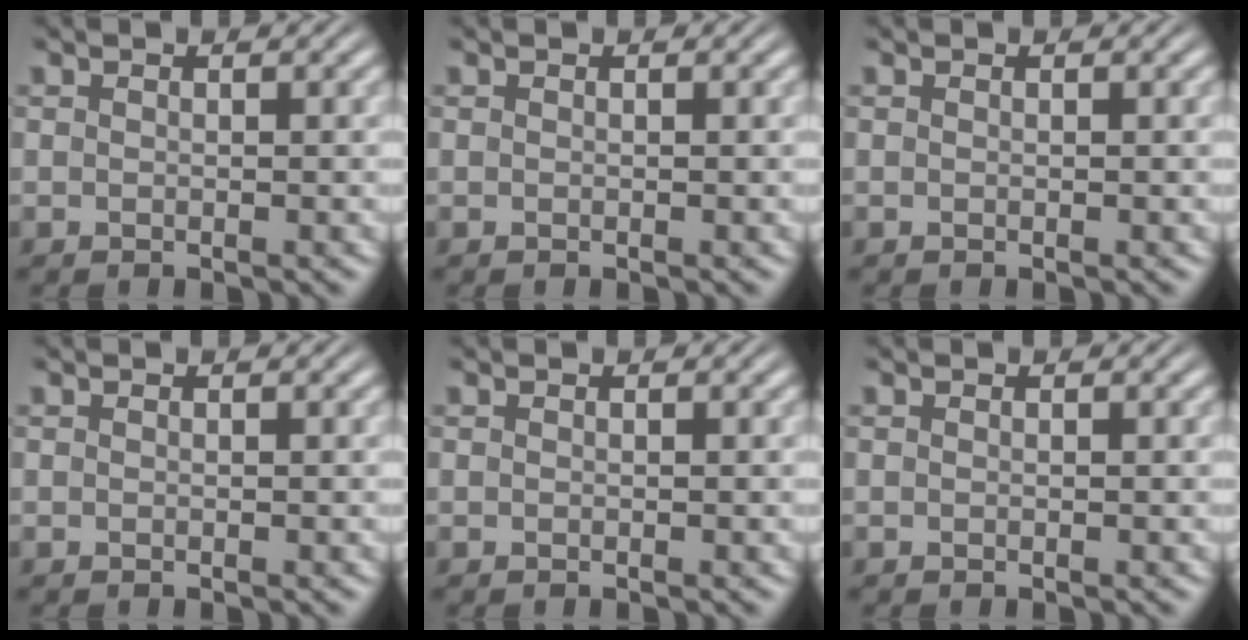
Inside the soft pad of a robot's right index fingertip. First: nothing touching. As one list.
[{"total": 0.0}, {"total": 0.0}, {"total": 0.0}, {"total": 0.0}, {"total": 0.0}]